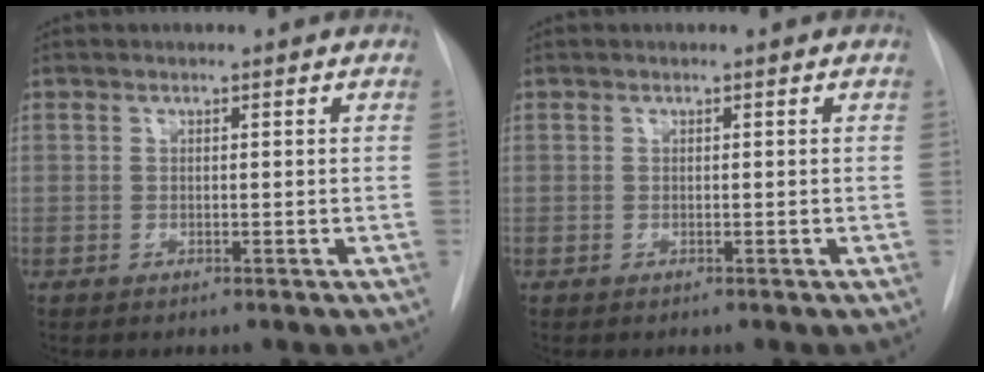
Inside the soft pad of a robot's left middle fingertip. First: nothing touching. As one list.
[{"total": 0.0}]